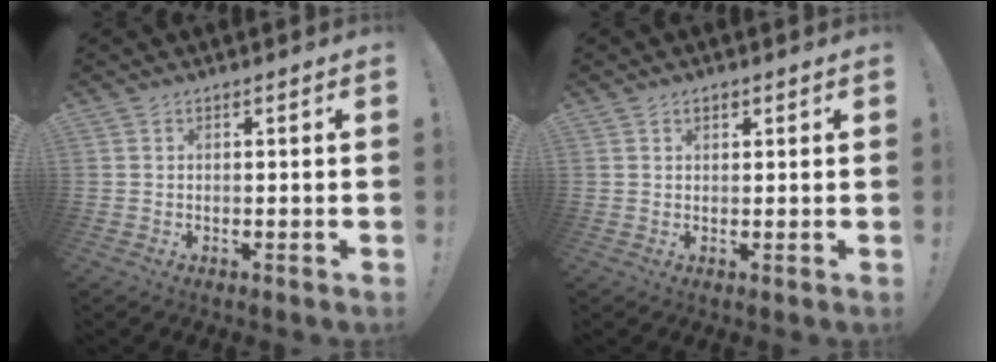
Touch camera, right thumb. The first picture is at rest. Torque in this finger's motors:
{"motor_torque": [-0.17, 0.08, -0.05, 0.49, 0.00]}